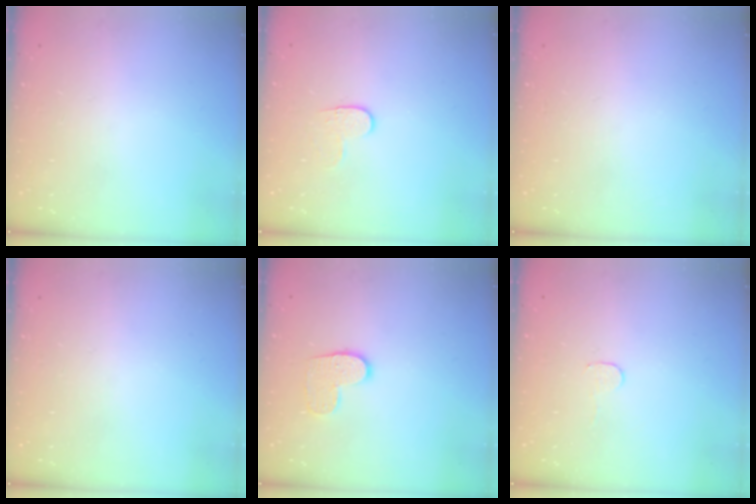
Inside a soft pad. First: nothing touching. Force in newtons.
{"total": 4.2, "press": 4.2, "slide": 0.5}
{"total": 0.0}
{"total": 0.0}
{"total": 8.0, "press": 8.0, "slide": 0.4}
{"total": 2.8, "press": 2.8, "slide": 0.2}